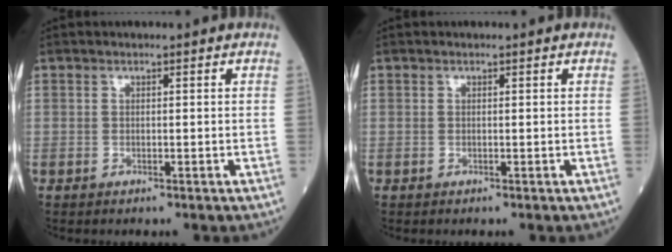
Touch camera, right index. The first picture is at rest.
{"total": 0.0}